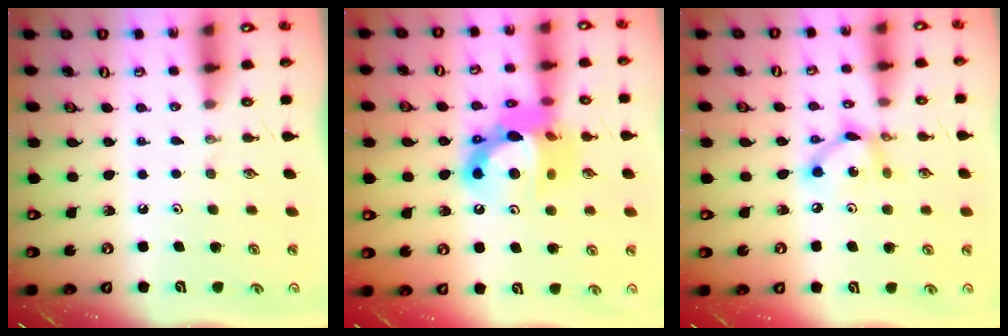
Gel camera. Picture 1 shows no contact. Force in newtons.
{"total": 16.5, "press": 16.4, "slide": 1.6}
{"total": 8.0, "press": 8.0, "slide": 0.4}